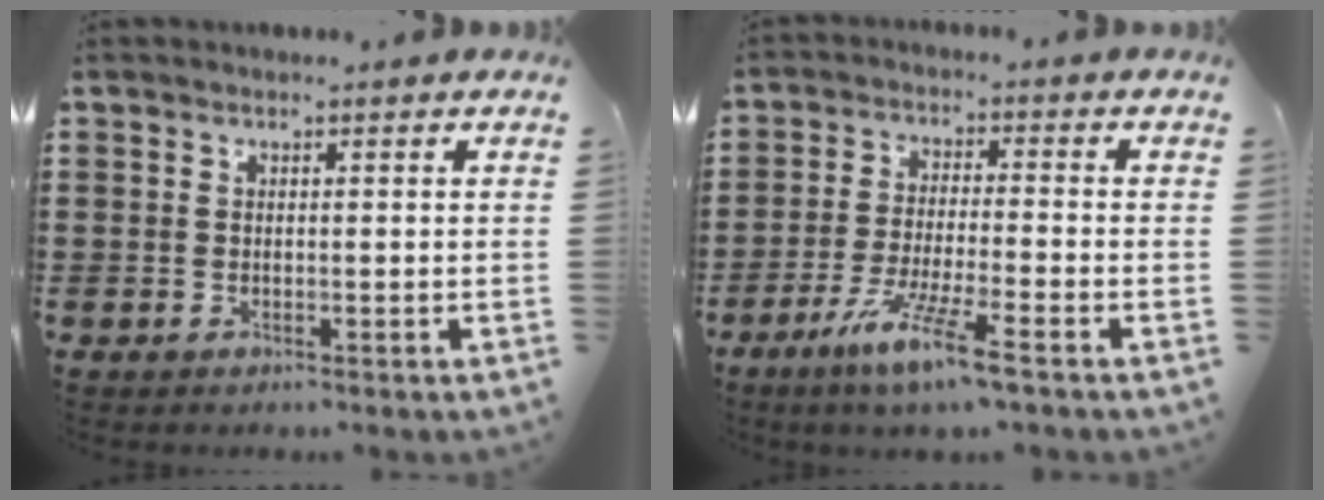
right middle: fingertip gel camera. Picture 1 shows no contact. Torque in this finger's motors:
{"motor_torque": [1.92, -0.22, 0.79, 0.14]}